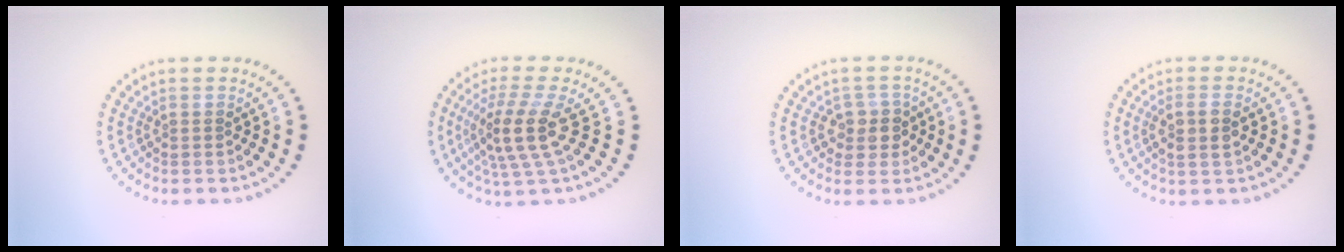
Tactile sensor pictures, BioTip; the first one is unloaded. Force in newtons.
{"total": 4.3, "press": 3.5, "slide": 2.5}
{"total": 2.2, "press": 2.1, "slide": 0.8}
{"total": 2.4, "press": 2.2, "slide": 1.0}